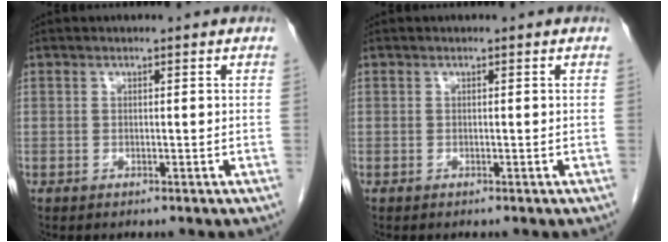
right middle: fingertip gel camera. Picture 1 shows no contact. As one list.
[{"total": 0.0}]